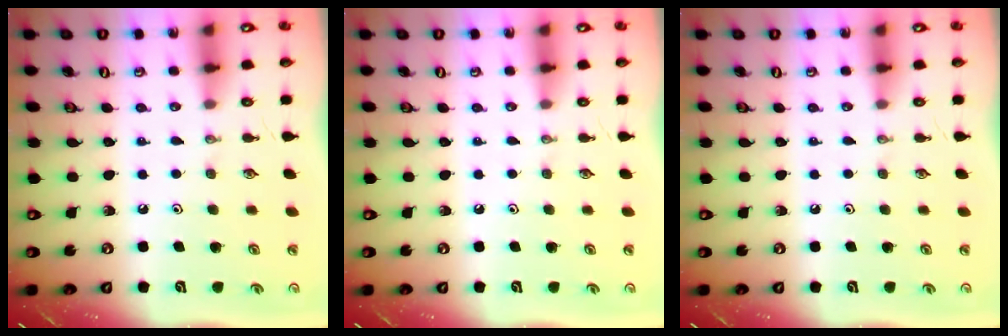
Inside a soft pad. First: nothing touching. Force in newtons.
{"total": 0.0}
{"total": 0.0}